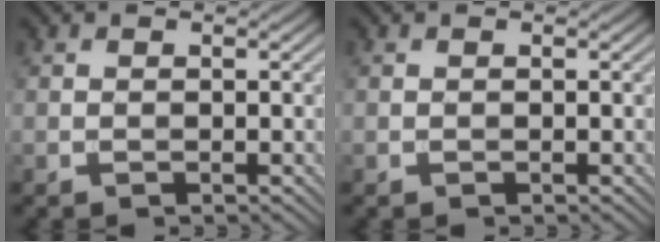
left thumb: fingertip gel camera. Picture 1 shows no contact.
{"total": 0.0}